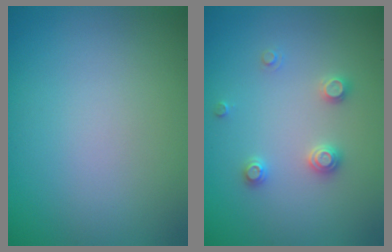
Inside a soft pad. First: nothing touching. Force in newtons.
{"total": 2.0, "press": 2.0, "slide": 0.2}